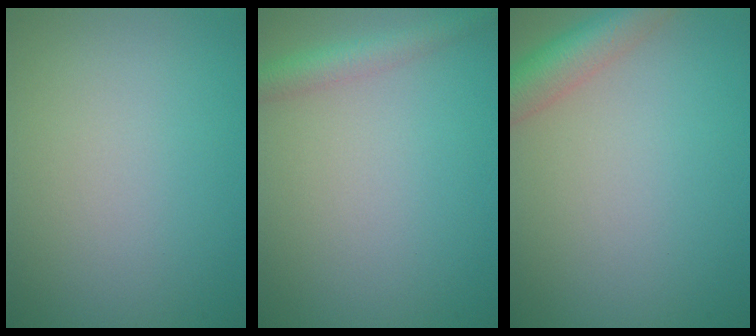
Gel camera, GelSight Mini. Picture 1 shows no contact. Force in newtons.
{"total": 2.7, "press": 2.7, "slide": 0.1}
{"total": 4.6, "press": 4.6, "slide": 0.3}